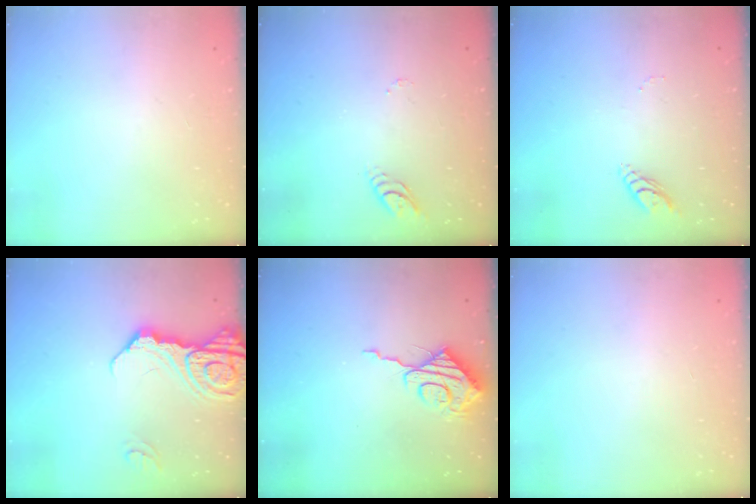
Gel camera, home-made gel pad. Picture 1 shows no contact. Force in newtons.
{"total": 3.9, "press": 3.8, "slide": 0.2}
{"total": 4.5, "press": 4.4, "slide": 0.6}
{"total": 14.7, "press": 14.6, "slide": 1.7}
{"total": 9.6, "press": 9.6, "slide": 0.6}
{"total": 0.0}